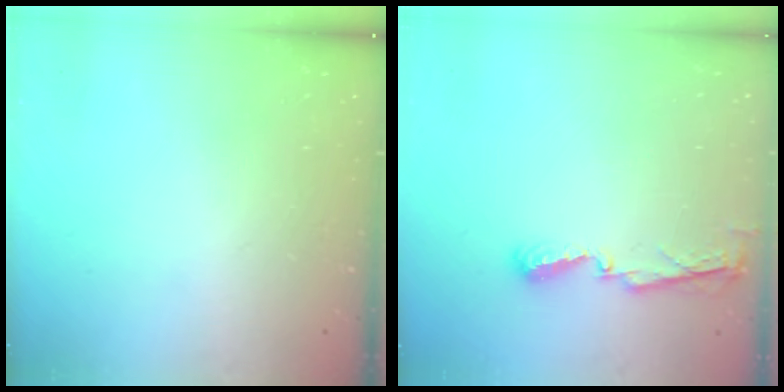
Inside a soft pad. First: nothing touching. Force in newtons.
{"total": 5.1, "press": 5.1, "slide": 0.4}